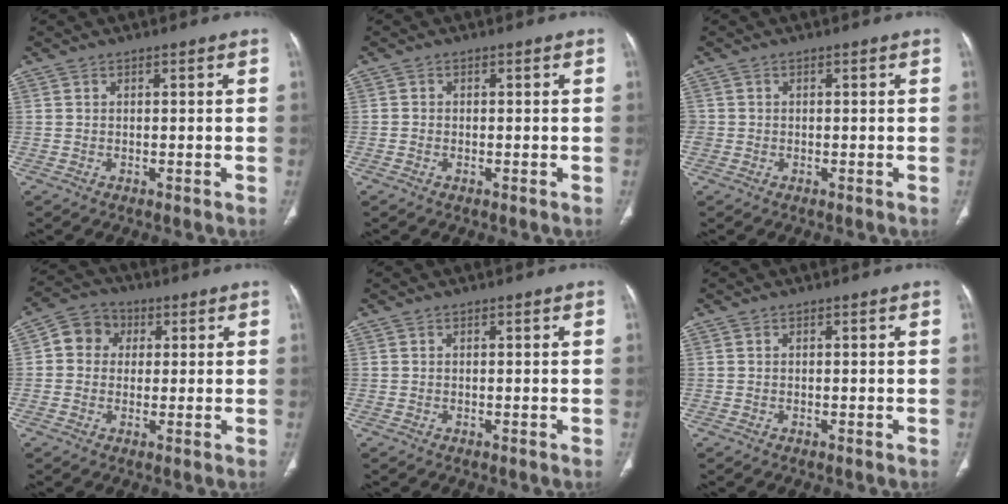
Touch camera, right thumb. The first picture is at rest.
{"total": 0.6, "force": [-0.3, 0.4, 0.2], "torque": [-0.003, 0.001, -0.008]}
{"total": 1.3, "force": [-0.2, 1.2, 0.3], "torque": [-0.002, 0.004, -0.005]}
{"total": 6.8, "force": [1.3, 6.0, 2.8], "torque": [-0.024, 0.012, 0.011]}
{"total": 0.0}
{"total": 0.0}